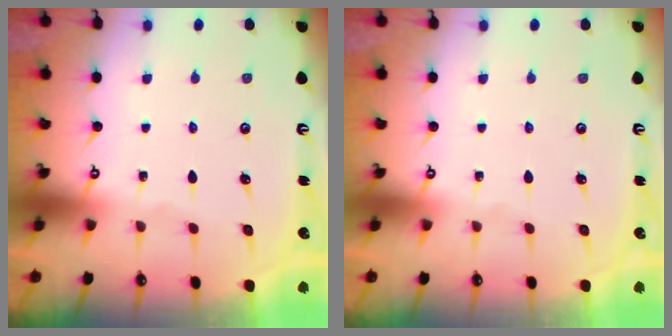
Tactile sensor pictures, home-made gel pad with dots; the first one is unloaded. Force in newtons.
{"total": 0.0}